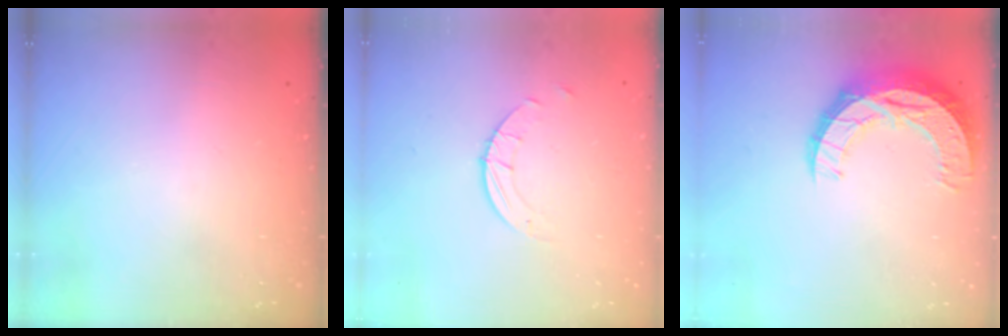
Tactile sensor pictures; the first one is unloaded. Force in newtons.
{"total": 2.7, "press": 2.7, "slide": 0.3}
{"total": 13.7, "press": 13.7, "slide": 0.9}